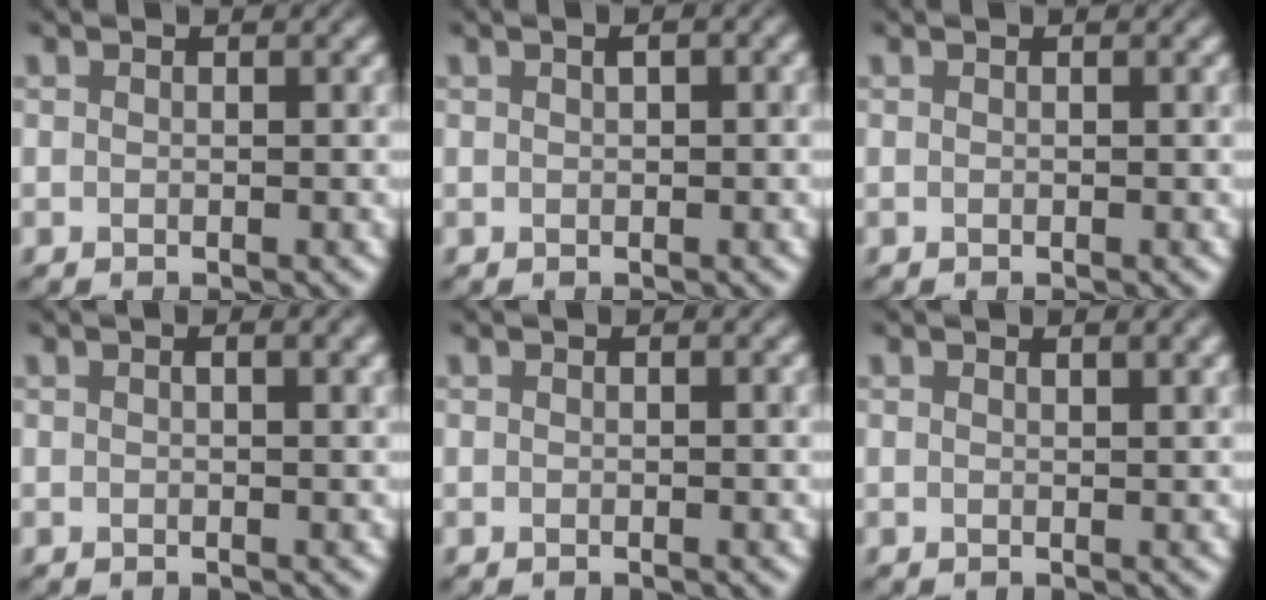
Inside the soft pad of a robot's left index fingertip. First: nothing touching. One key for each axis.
{"total": 1.4, "fx": 0.3, "fy": 0.3, "fz": 1.3, "tx": -0.019, "ty": 0.007, "tz": 0.002}
{"total": 0.0}
{"total": 2.8, "fx": 1.0, "fy": 1.1, "fz": 2.4, "tx": -0.018, "ty": 0.009, "tz": -0.003}
{"total": 0.7, "fx": 0.1, "fy": 0.2, "fz": 0.6, "tx": -0.005, "ty": 0.001, "tz": -0.001}
{"total": 1.9, "fx": 1.0, "fy": 0.5, "fz": 1.5, "tx": -0.013, "ty": 0.005, "tz": 0.007}